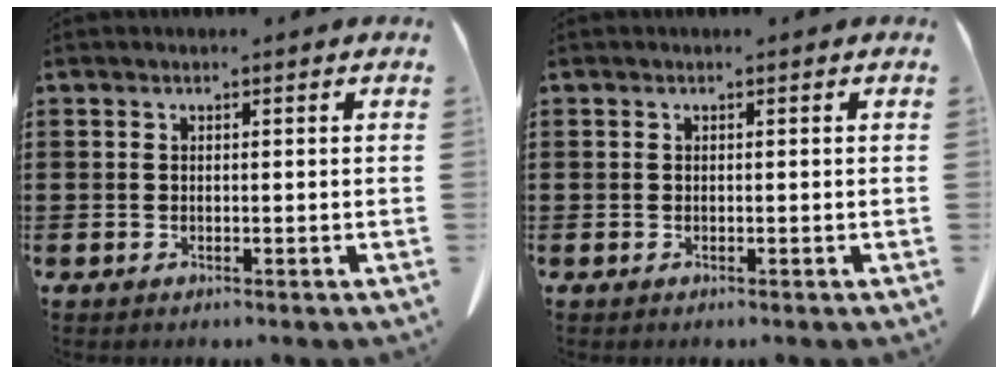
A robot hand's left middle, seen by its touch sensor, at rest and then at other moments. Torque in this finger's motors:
{"motor_torque": [-0.05, 0.05, -0.03, -0.01]}